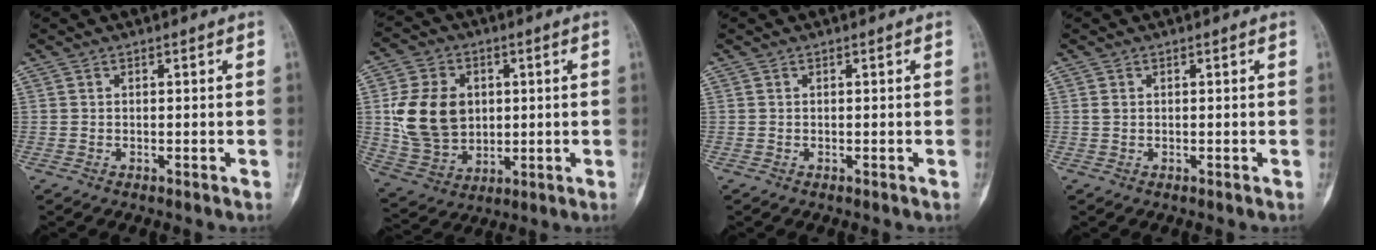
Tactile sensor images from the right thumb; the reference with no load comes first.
{"total": 14.6, "force": [1.8, 11.4, 9.1], "torque": [-0.140, -0.004, 0.047]}
{"total": 0.0}
{"total": 0.7, "force": [0.2, 0.5, 0.4], "torque": [-0.003, 0.001, 0.004]}